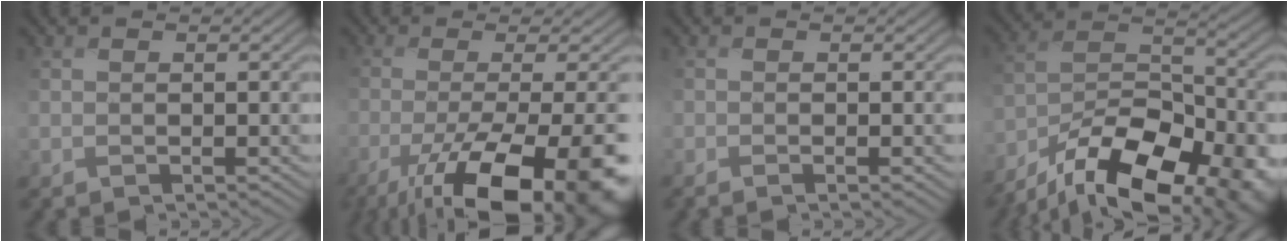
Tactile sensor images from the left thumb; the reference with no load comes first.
{"total": 17.0, "force": [-8.2, 4.6, 14.1], "torque": [-0.213, -0.023, -0.119]}
{"total": 0.6, "force": [-0.5, -0.1, 0.3], "torque": [-0.004, 0.000, -0.010]}
{"total": 17.3, "force": [-12.4, 7.1, 9.7], "torque": [-0.201, -0.039, -0.189]}